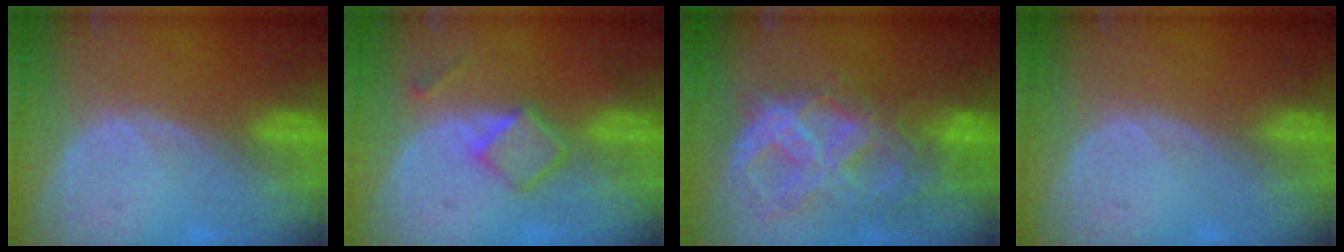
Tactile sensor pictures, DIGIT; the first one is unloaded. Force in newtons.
{"total": 5.1, "press": 4.7, "slide": 1.8}
{"total": 10.9, "press": 9.2, "slide": 5.8}
{"total": 0.0}